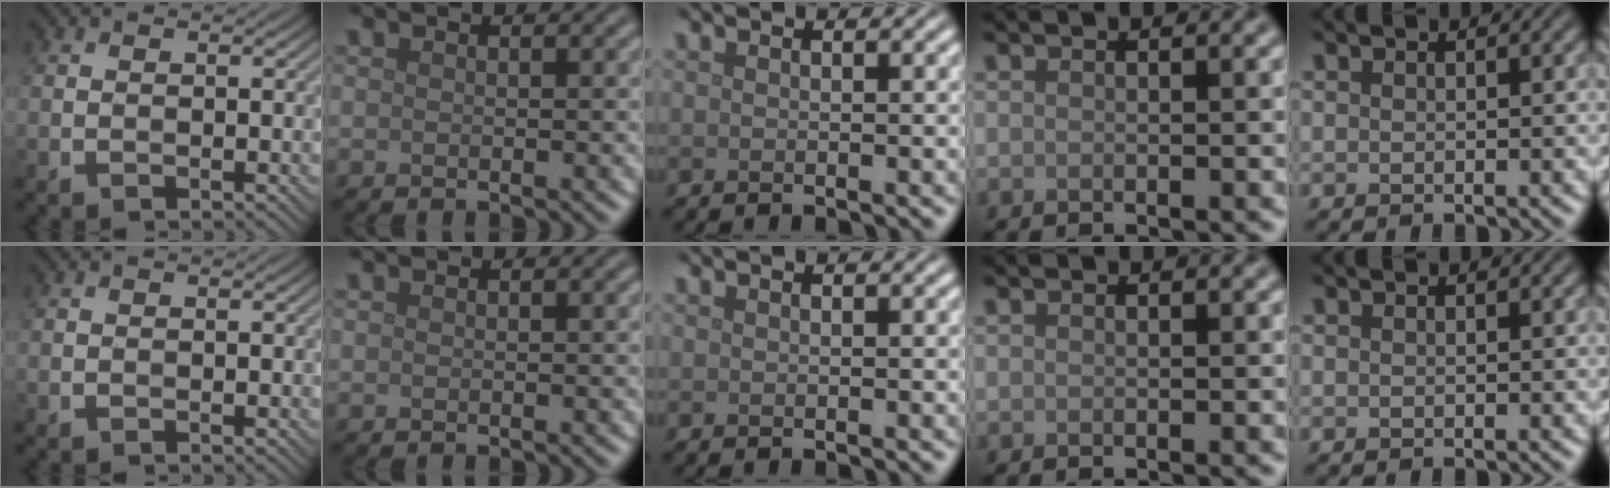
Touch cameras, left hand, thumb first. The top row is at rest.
{}